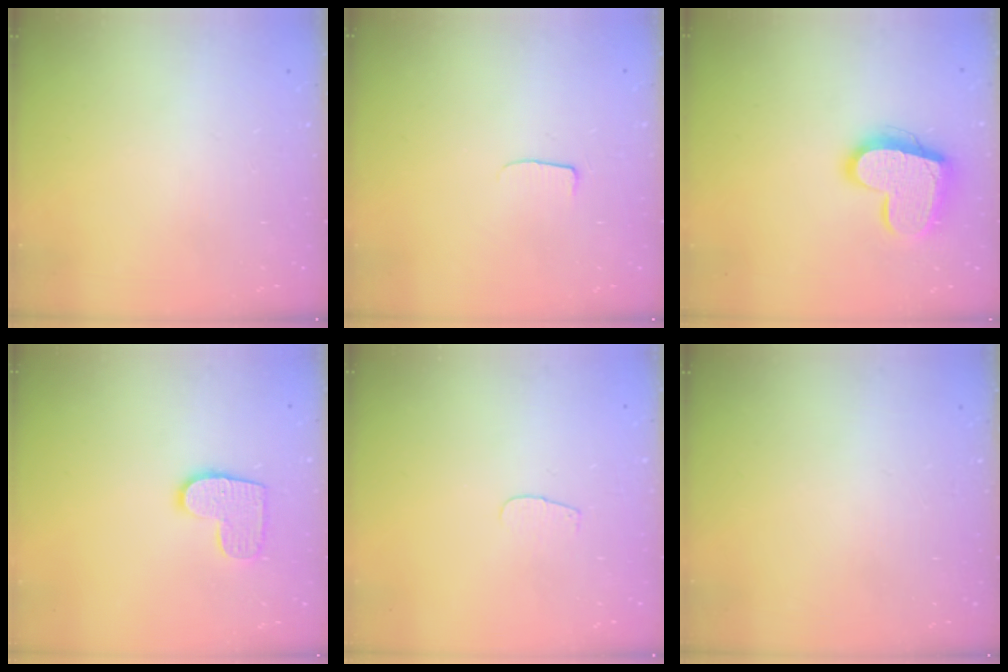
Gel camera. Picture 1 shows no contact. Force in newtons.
{"total": 5.1, "press": 5.0, "slide": 0.6}
{"total": 15.9, "press": 15.9, "slide": 0.9}
{"total": 9.9, "press": 9.9, "slide": 0.4}
{"total": 3.3, "press": 3.3, "slide": 0.3}
{"total": 0.0}